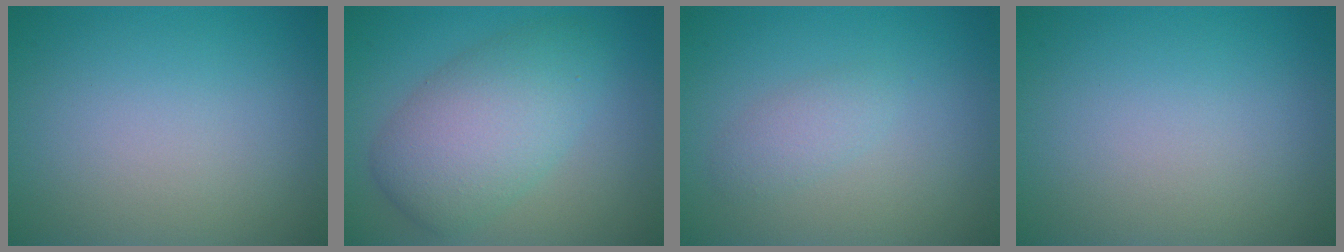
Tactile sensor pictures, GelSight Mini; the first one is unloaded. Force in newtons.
{"total": 6.3, "press": 6.3, "slide": 0.4}
{"total": 1.6, "press": 1.6, "slide": 0.1}
{"total": 0.0}